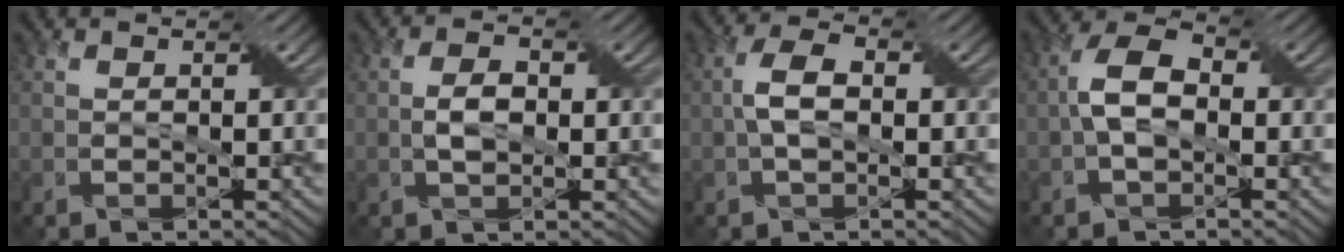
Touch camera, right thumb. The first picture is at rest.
{"total": 3.2, "force": [-0.2, 1.9, 2.5], "torque": [-0.054, 0.001, -0.004]}
{"total": 4.0, "force": [-0.2, 2.2, 3.3], "torque": [-0.073, 0.007, -0.007]}
{"total": 5.4, "force": [-0.6, 3.3, 4.3], "torque": [-0.090, 0.011, -0.019]}